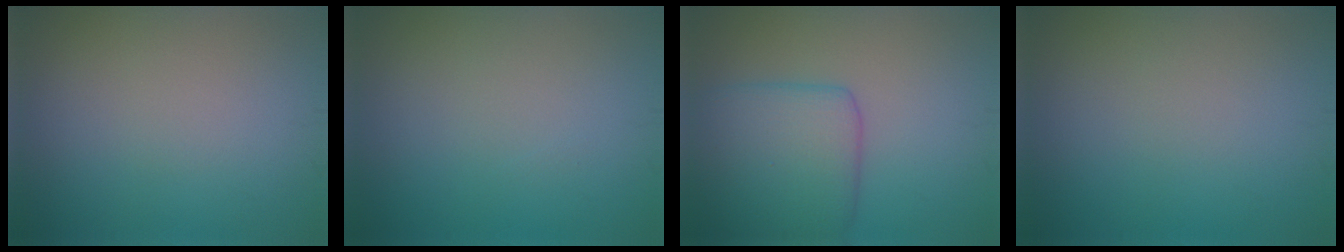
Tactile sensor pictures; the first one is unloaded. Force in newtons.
{"total": 0.0}
{"total": 5.8, "press": 5.8, "slide": 0.1}
{"total": 0.0}